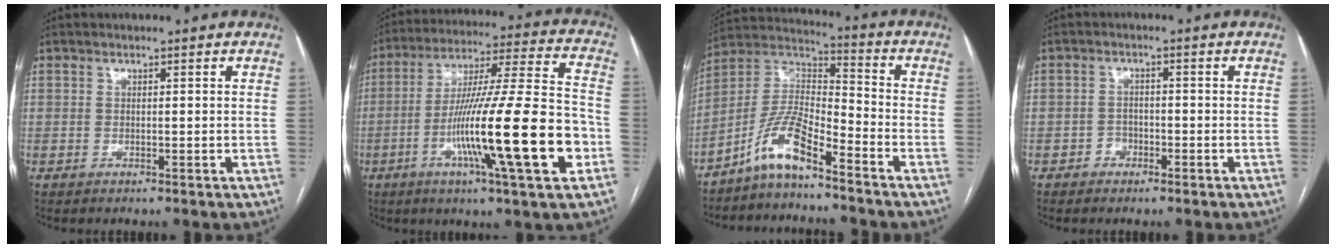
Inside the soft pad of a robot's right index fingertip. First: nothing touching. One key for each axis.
{"total": 22.4, "fx": -6.8, "fy": 0.6, "fz": 21.3, "tx": -0.348, "ty": -0.016, "tz": -0.116}
{"total": 9.8, "fx": -7.1, "fy": 2.1, "fz": 6.5, "tx": -0.142, "ty": 0.020, "tz": -0.139}
{"total": 2.0, "fx": -1.2, "fy": 1.6, "fz": 0.4, "tx": -0.002, "ty": 0.009, "tz": -0.024}